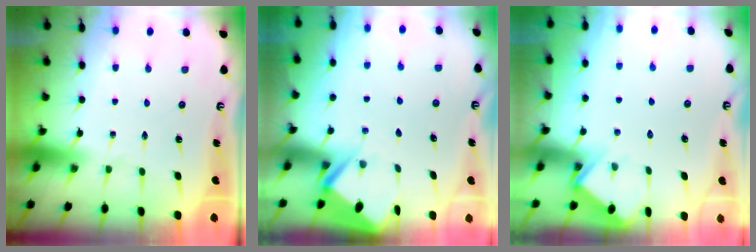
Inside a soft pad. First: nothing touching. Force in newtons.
{"total": 2.7, "press": 2.7, "slide": 0.4}
{"total": 4.4, "press": 4.4, "slide": 0.5}